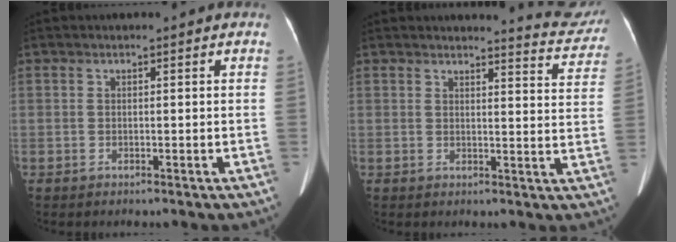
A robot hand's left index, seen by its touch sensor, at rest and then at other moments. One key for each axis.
{"total": 7.4, "fx": 7.4, "fy": 0.3, "fz": 0.2, "tx": 0.003, "ty": -0.044, "tz": 0.066}